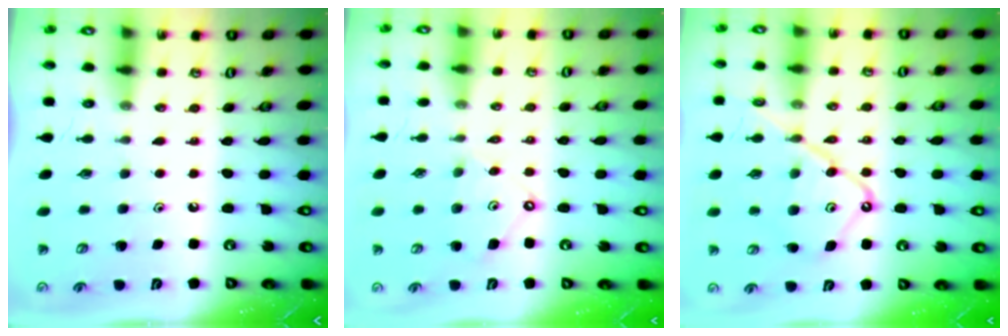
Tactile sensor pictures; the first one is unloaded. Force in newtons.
{"total": 7.2, "press": 7.2, "slide": 0.7}
{"total": 15.3, "press": 15.2, "slide": 1.6}